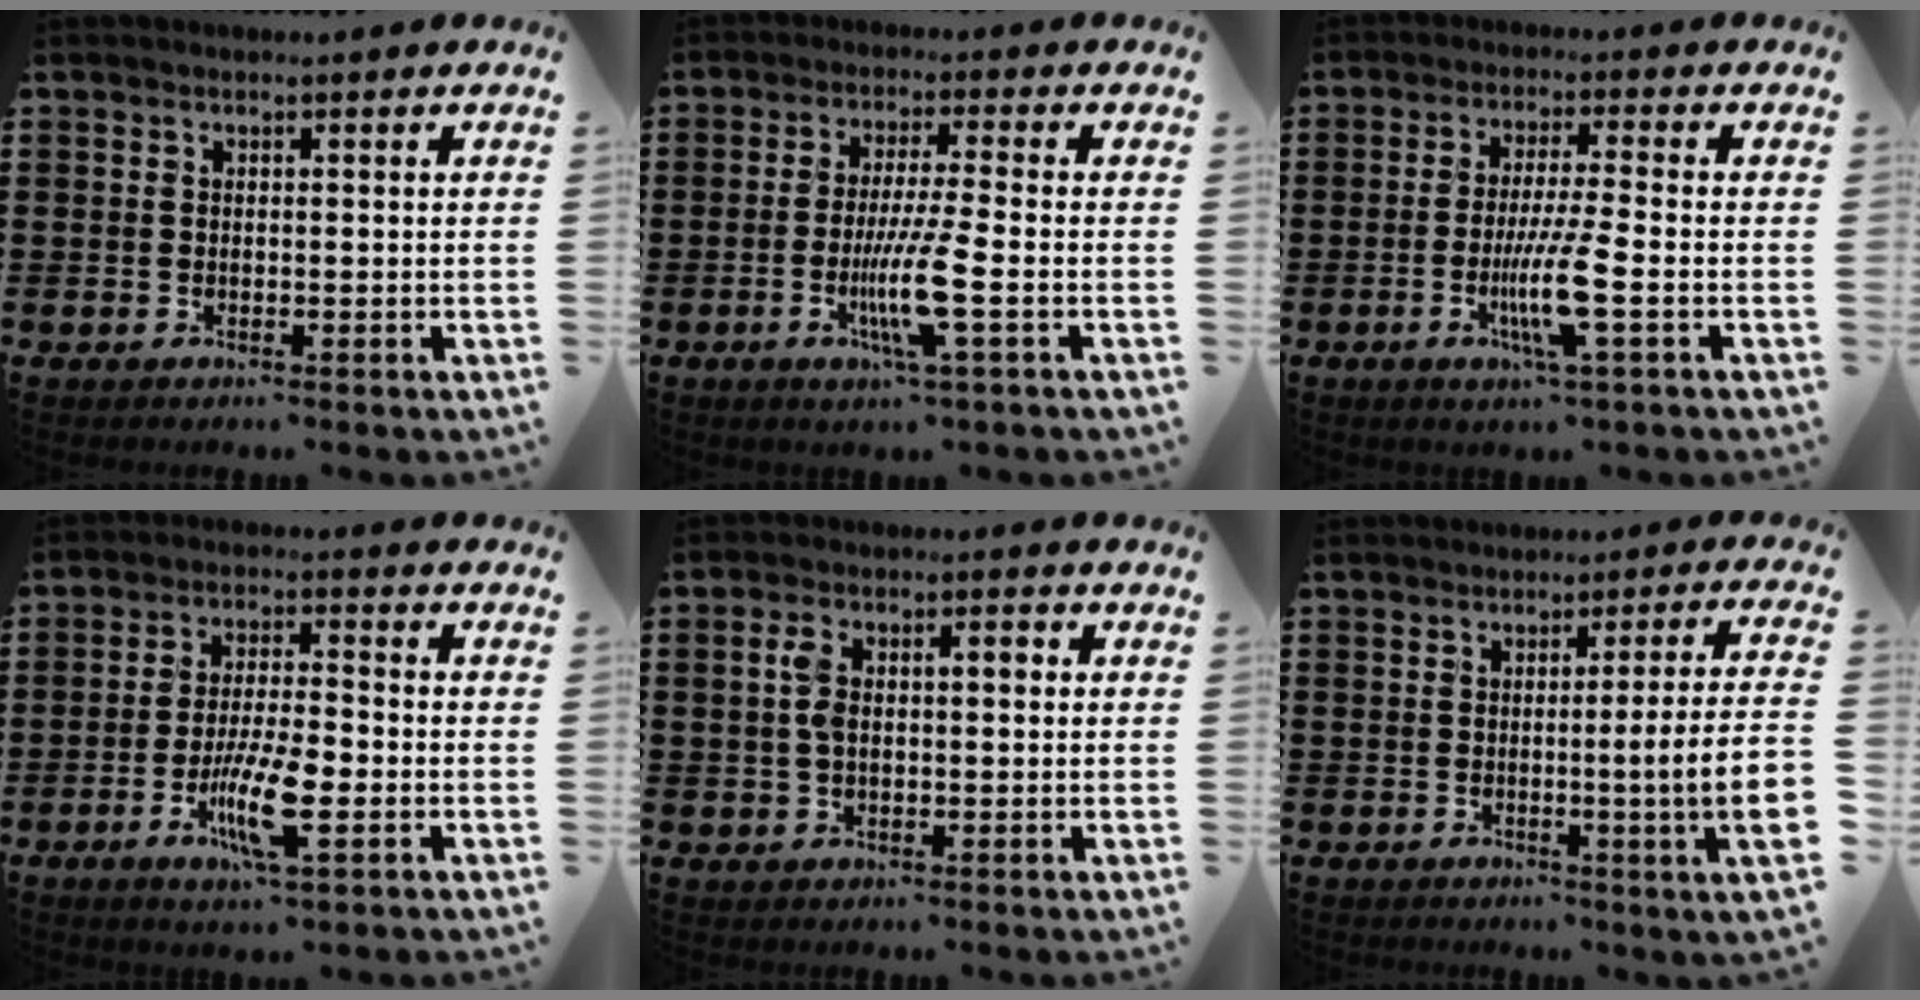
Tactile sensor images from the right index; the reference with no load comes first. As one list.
[{"total": 8.6, "force": [-2.6, 0.2, 8.2], "torque": [-0.163, -0.022, -0.051]}, {"total": 8.3, "force": [-2.5, 0.4, 7.9], "torque": [-0.157, -0.020, -0.050]}, {"total": 9.1, "force": [-3.3, 2.1, 8.2], "torque": [-0.164, -0.011, -0.061]}, {"total": 4.5, "force": [0.4, 2.1, 4.0], "torque": [-0.086, 0.007, 0.002]}, {"total": 8.6, "force": [-1.0, -0.7, 8.5], "torque": [-0.137, -0.017, -0.021]}]